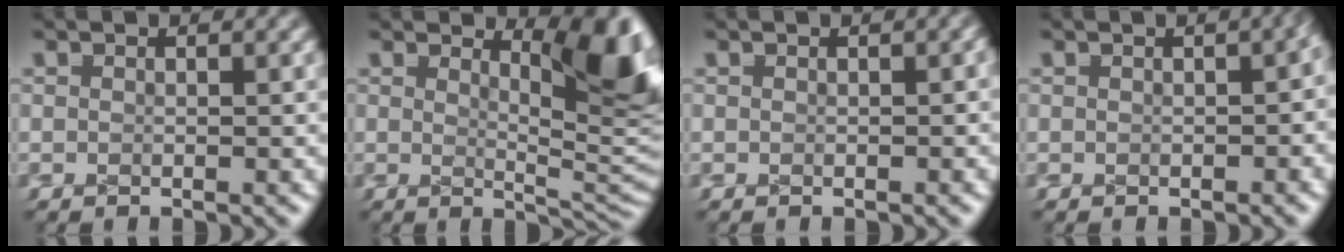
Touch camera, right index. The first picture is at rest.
{"total": 7.9, "force": [1.9, 2.0, 7.4], "torque": [-0.047, 0.002, 0.032]}
{"total": 0.0}
{"total": 1.9, "force": [0.0, 1.0, 1.6], "torque": [-0.001, 0.011, -0.005]}